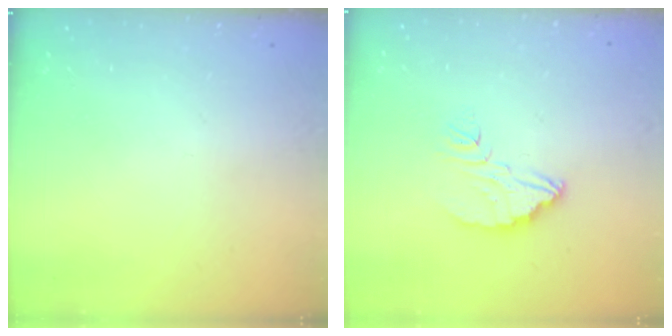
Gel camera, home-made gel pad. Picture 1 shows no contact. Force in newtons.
{"total": 7.1, "press": 7.1, "slide": 0.4}